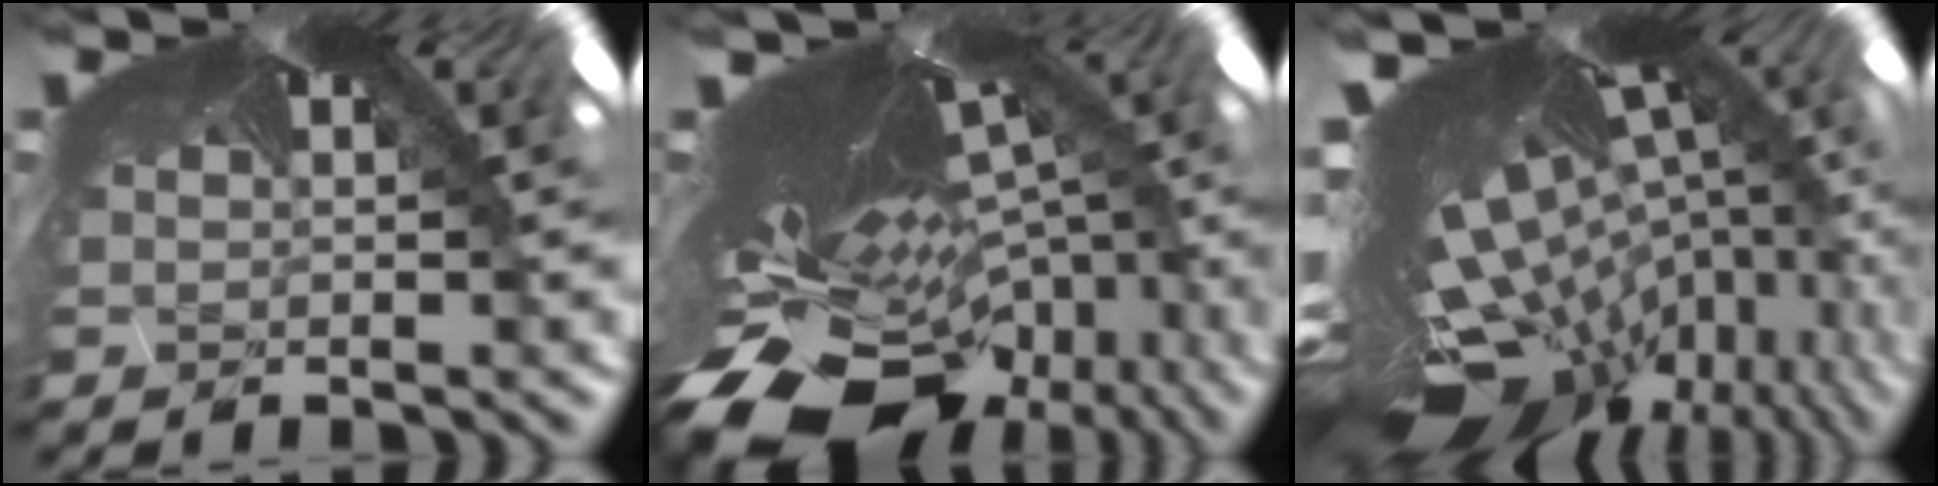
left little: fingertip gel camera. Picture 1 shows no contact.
{"total": 11.5, "force": [-11.3, 1.6, 0.9], "torque": [-0.038, -0.116, -0.145]}
{"total": 7.7, "force": [-7.0, -0.3, 3.2], "torque": [-0.081, -0.113, -0.069]}